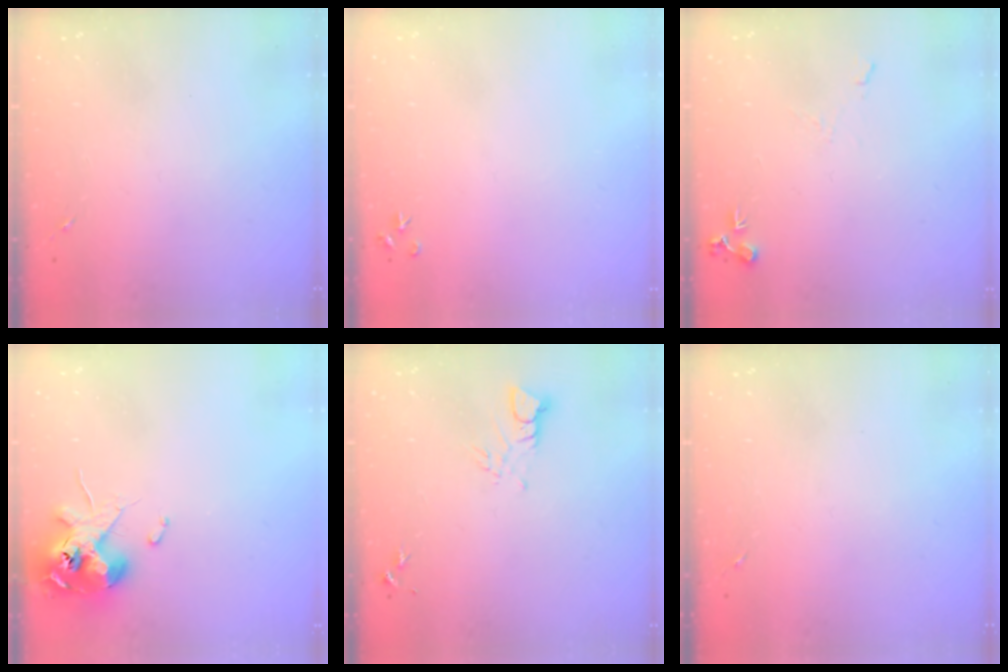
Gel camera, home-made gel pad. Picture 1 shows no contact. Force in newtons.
{"total": 3.6, "press": 3.5, "slide": 0.5}
{"total": 6.8, "press": 6.8, "slide": 0.9}
{"total": 11.6, "press": 11.4, "slide": 2.1}
{"total": 3.4, "press": 3.4, "slide": 0.3}
{"total": 0.0}